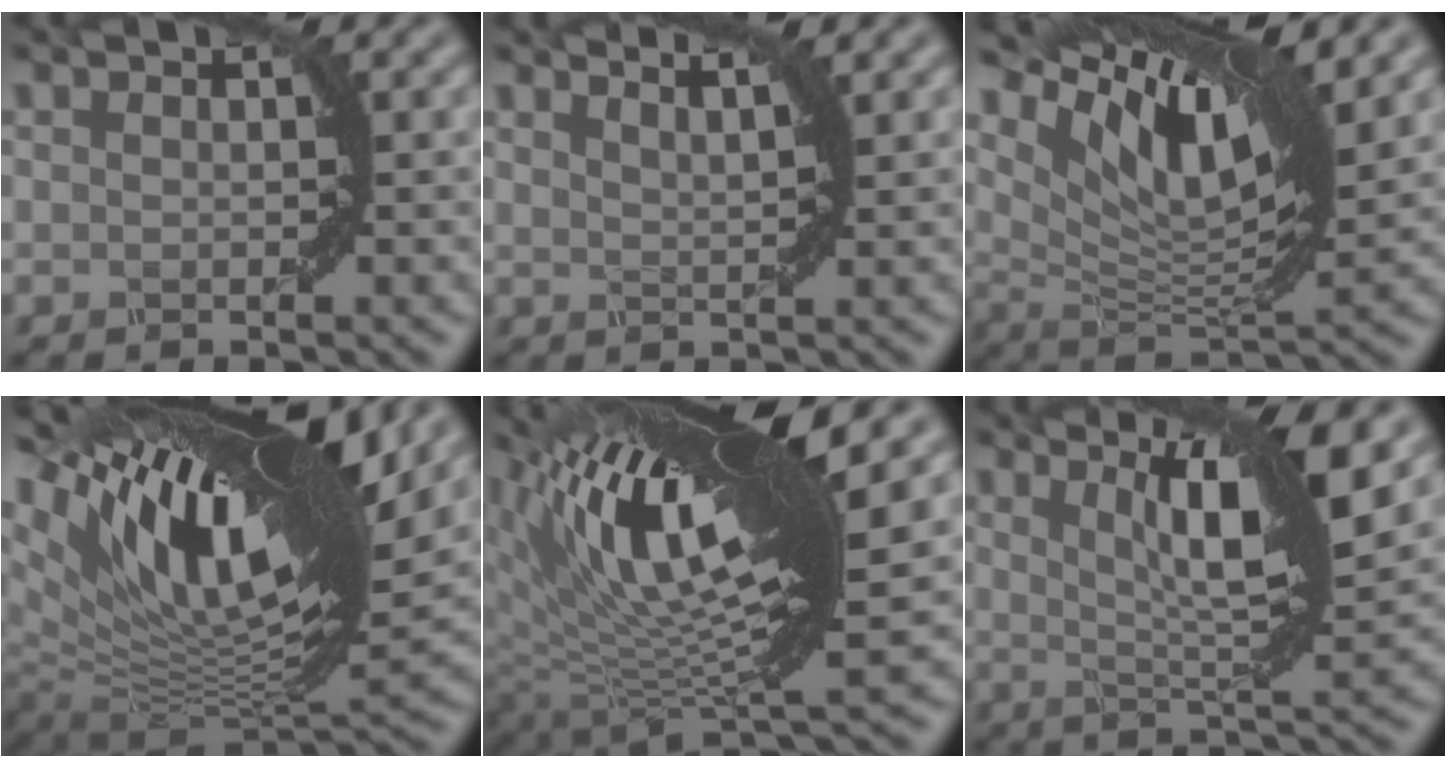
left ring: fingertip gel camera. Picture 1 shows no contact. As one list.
[{"total": 3.5, "force": [2.7, 1.0, 1.9], "torque": [-0.010, 0.012, 0.014]}, {"total": 10.6, "force": [5.6, 3.3, 8.5], "torque": [-0.154, 0.001, 0.112]}, {"total": 16.6, "force": [7.5, 6.9, 13.1], "torque": [-0.243, 0.030, 0.125]}, {"total": 14.2, "force": [5.6, 3.9, 12.5], "torque": [-0.215, 0.010, 0.104]}, {"total": 8.4, "force": [3.4, 1.6, 7.5], "torque": [-0.114, 0.001, 0.064]}]